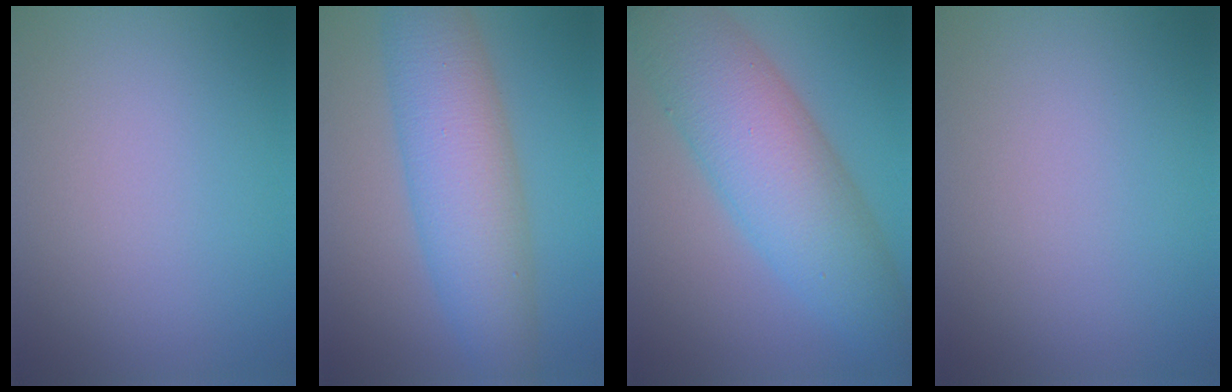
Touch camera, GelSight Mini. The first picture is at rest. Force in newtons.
{"total": 7.7, "press": 7.7, "slide": 0.3}
{"total": 9.5, "press": 9.5, "slide": 0.1}
{"total": 0.0}